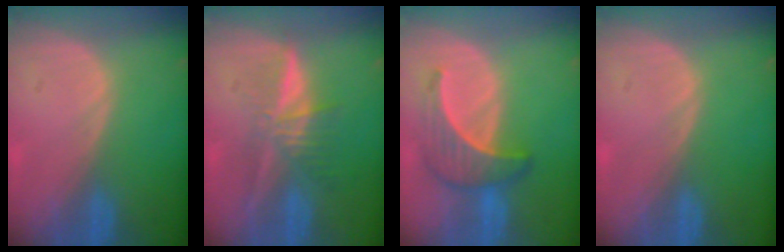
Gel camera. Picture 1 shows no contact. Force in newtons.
{"total": 5.9, "press": 5.6, "slide": 2.0}
{"total": 6.2, "press": 6.1, "slide": 1.1}
{"total": 0.0}